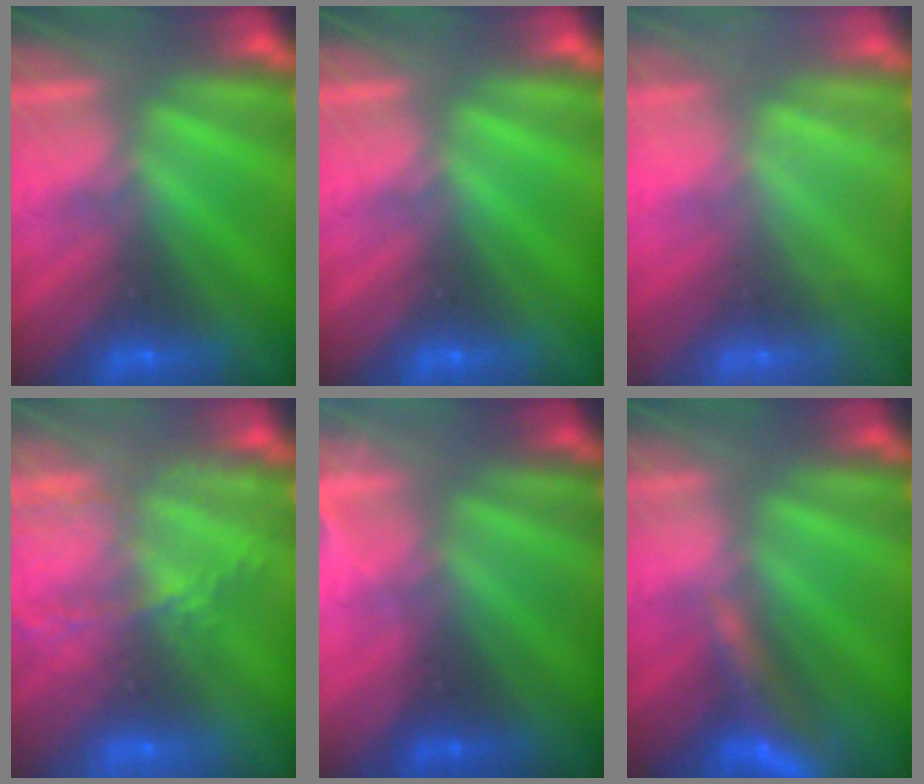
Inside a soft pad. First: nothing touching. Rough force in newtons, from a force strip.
{"total": 0.0}
{"total": 2.2}
{"total": 5.6}
{"total": 2.9}
{"total": 8.3}